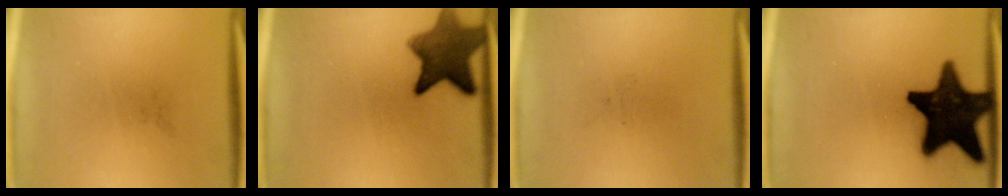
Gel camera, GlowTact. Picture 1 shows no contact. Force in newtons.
{"total": 9.5}
{"total": 0.0}
{"total": 19.8}